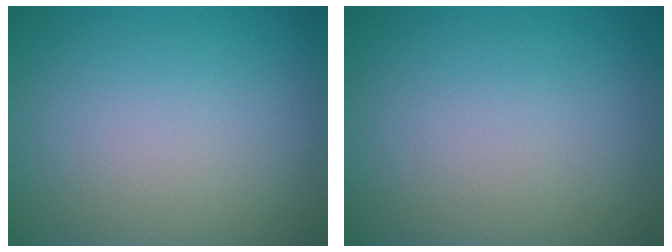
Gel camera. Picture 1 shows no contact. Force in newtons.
{"total": 0.0}